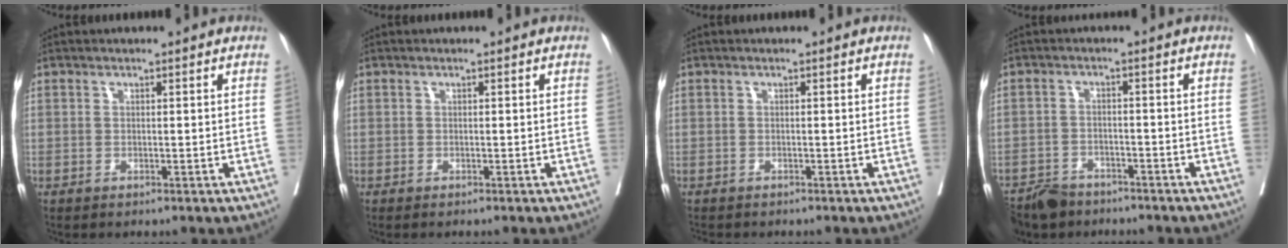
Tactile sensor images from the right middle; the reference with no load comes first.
{"total": 1.1, "force": [-1.0, 0.1, 0.5], "torque": [-0.005, -0.002, -0.015]}
{"total": 2.6, "force": [-2.3, 0.6, 0.9], "torque": [-0.024, -0.008, -0.033]}
{"total": 6.3, "force": [-5.6, 2.6, 1.2], "torque": [-0.018, -0.009, -0.096]}